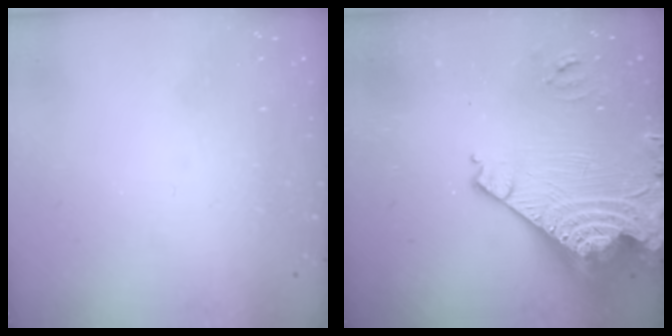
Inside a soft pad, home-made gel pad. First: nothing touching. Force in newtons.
{"total": 16.2, "press": 16.1, "slide": 1.8}